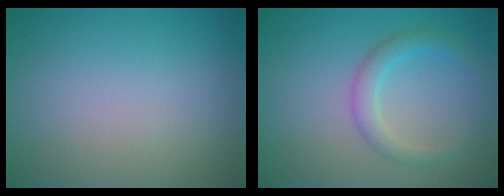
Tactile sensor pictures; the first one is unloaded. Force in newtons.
{"total": 2.4, "press": 2.4, "slide": 0.2}